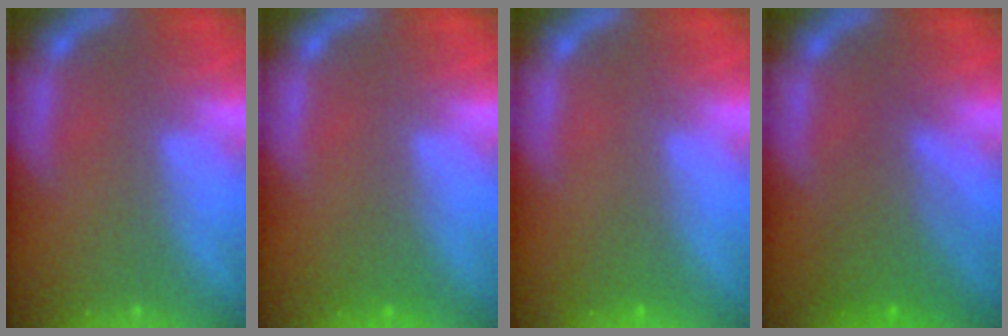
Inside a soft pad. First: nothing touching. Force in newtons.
{"total": 1.5}
{"total": 1.0}
{"total": 4.5}